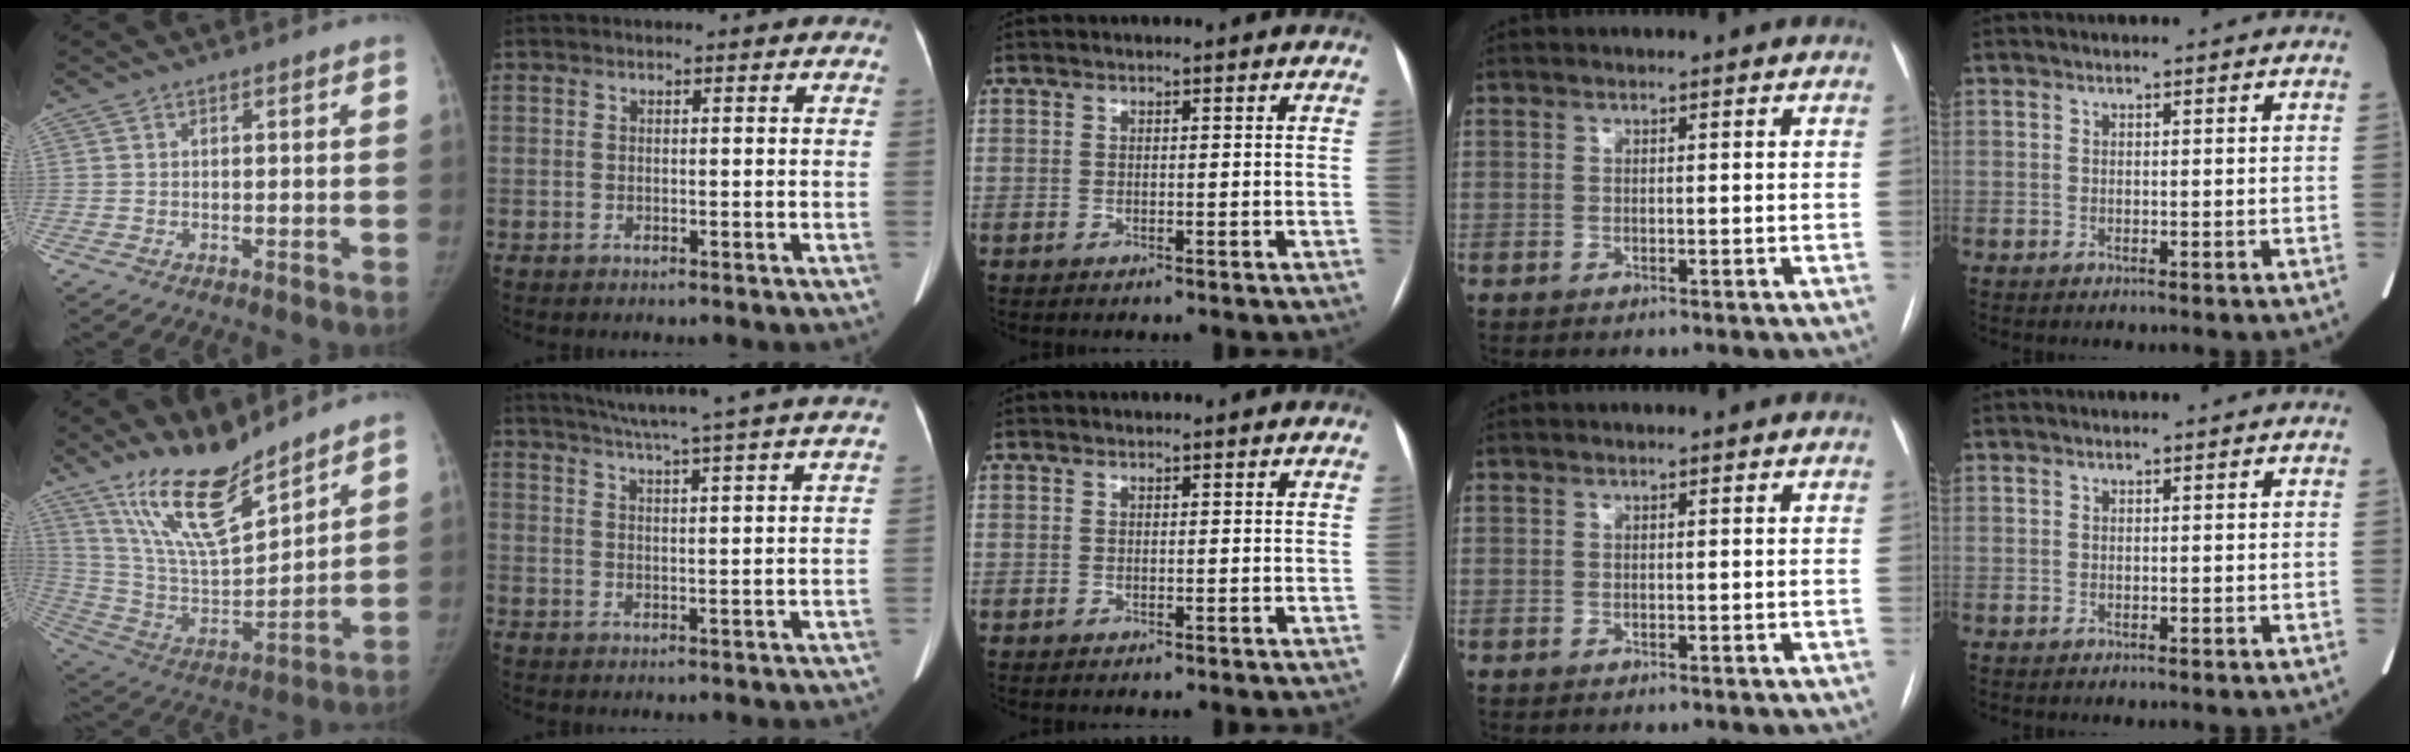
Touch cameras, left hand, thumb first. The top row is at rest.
{"thumb": {"total": 17.5, "force": [13.5, 4.9, 10.0], "torque": [-0.151, -0.082, 0.262]}, "index": {"total": 16.7, "force": [14.4, -1.5, 8.4], "torque": [-0.140, 0.000, 0.183]}, "middle": {"total": 1.4, "force": [-0.6, -0.9, -0.8], "torque": [0.015, -0.008, -0.010]}}